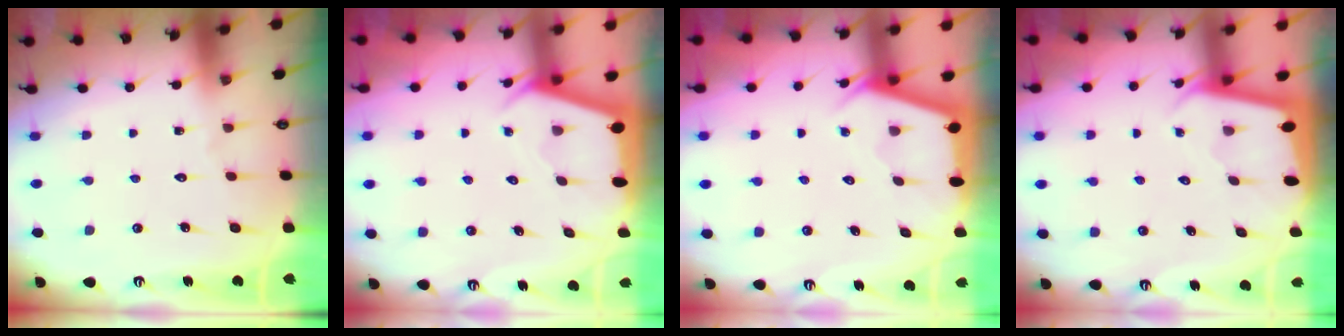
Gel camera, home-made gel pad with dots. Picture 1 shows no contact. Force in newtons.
{"total": 2.4, "press": 2.4, "slide": 0.3}
{"total": 2.7, "press": 2.6, "slide": 0.3}
{"total": 1.8, "press": 1.8, "slide": 0.1}